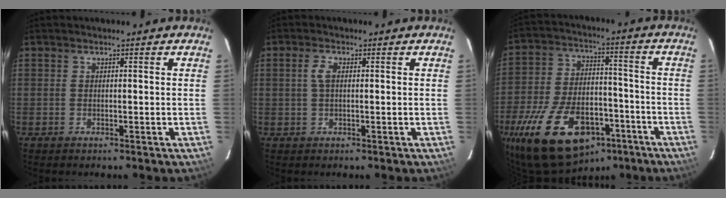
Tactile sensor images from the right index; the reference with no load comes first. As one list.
[{"total": 2.3, "force": [0.3, 1.1, 2.0], "torque": [-0.043, 0.005, 0.004]}, {"total": 24.4, "force": [-13.9, 13.2, 15.0], "torque": [-0.304, -0.007, -0.210]}]